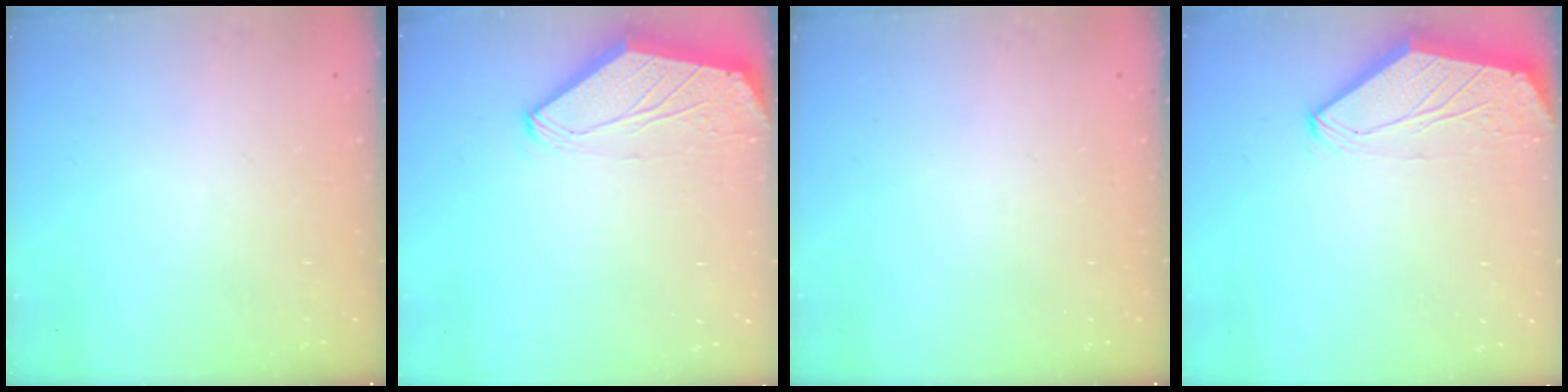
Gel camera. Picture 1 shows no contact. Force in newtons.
{"total": 0.0}
{"total": 0.0}
{"total": 0.0}